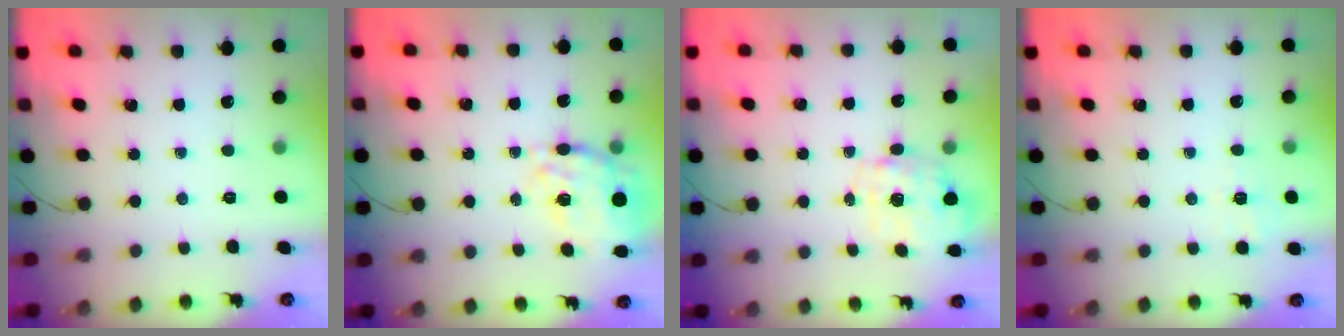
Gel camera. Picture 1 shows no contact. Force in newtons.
{"total": 12.8, "press": 12.0, "slide": 4.6}
{"total": 2.8, "press": 2.7, "slide": 0.9}
{"total": 2.4, "press": 1.8, "slide": 1.6}